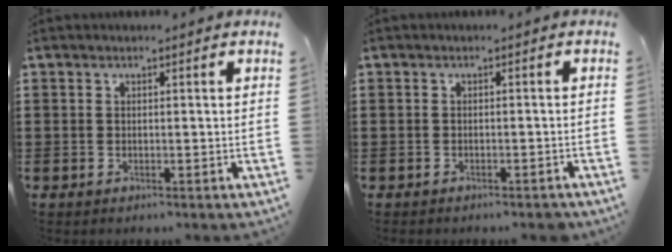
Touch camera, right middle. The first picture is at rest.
{"total": 1.2, "force": [-1.1, 0.5, 0.1], "torque": [-0.005, 0.001, -0.024]}